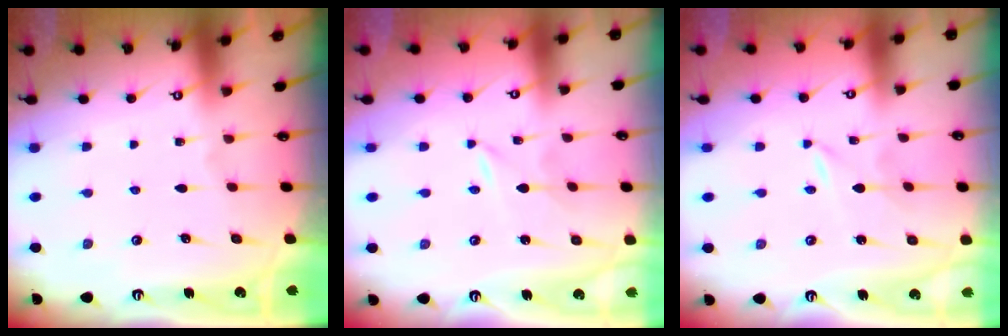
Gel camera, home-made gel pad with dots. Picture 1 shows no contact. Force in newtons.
{"total": 0.0}
{"total": 0.0}